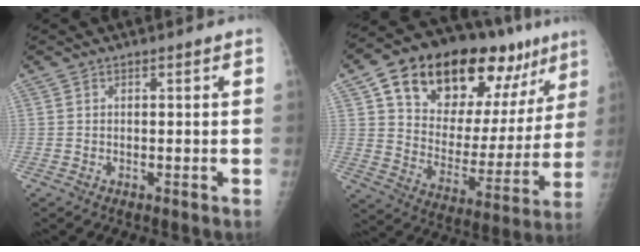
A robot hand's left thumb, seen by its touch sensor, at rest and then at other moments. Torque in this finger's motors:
{"motor_torque": [0.41, 0.70, 1.50, -1.27, 0.41]}